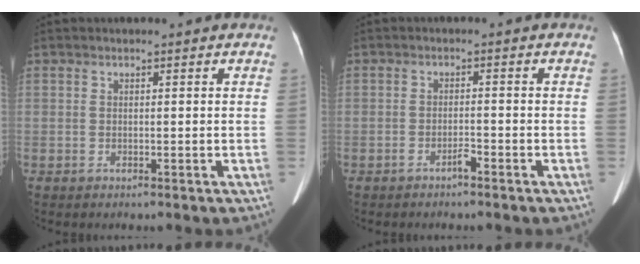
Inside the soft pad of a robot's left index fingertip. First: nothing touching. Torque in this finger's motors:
{"motor_torque": [0.35, 0.44, 0.12, 0.04]}